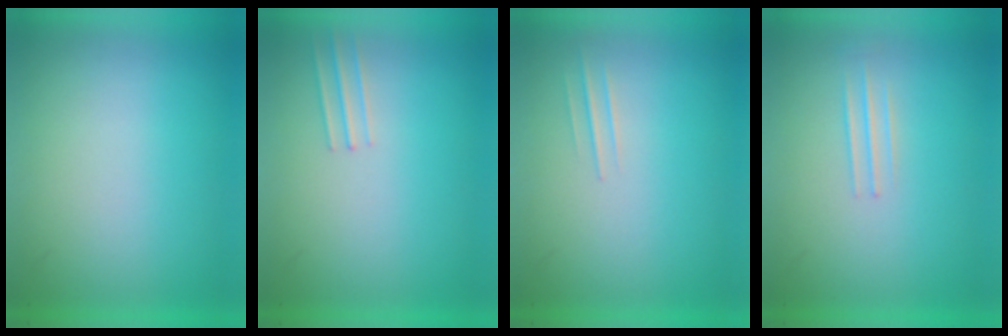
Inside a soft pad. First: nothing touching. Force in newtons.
{"total": 1.0}
{"total": 1.2}
{"total": 1.4}